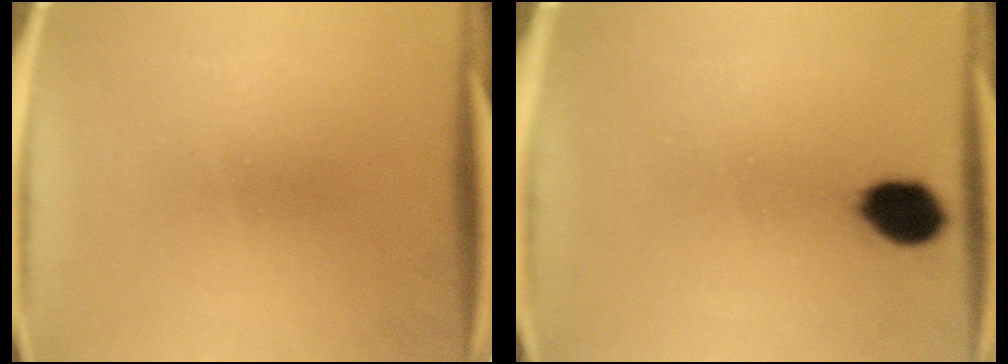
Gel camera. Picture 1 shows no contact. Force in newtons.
{"total": 7.5}